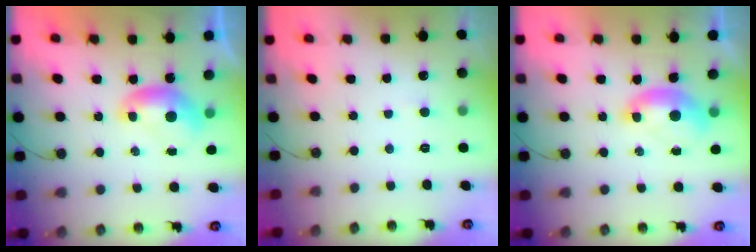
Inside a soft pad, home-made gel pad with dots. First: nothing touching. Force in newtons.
{"total": 2.4, "press": 2.4, "slide": 0.4}
{"total": 1.7, "press": 1.6, "slide": 0.6}